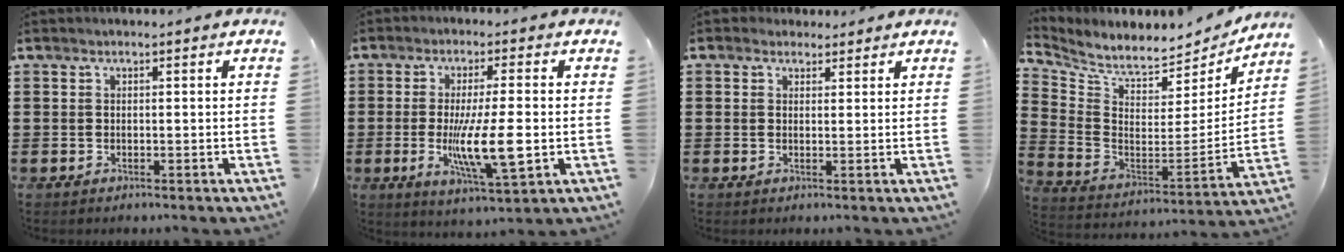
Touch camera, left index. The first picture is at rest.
{"total": 10.1, "force": [-1.8, 2.1, 9.7], "torque": [-0.185, -0.013, -0.032]}
{"total": 1.8, "force": [1.3, 1.2, 0.2], "torque": [-0.001, 0.006, 0.024]}
{"total": 6.2, "force": [5.8, 1.2, 2.0], "torque": [-0.072, -0.057, 0.098]}